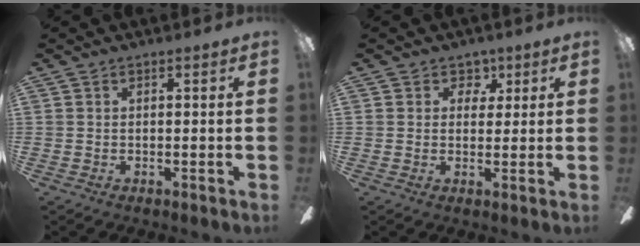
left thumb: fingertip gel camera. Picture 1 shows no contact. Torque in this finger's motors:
{"motor_torque": [-0.02, -0.09, -0.20, -0.20, -0.01]}